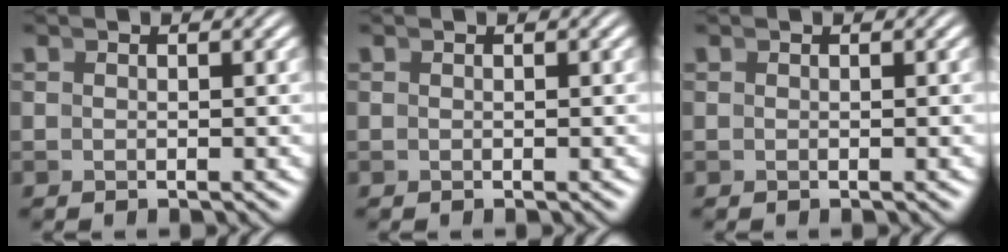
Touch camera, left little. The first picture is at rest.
{"total": 0.0}
{"total": 0.0}